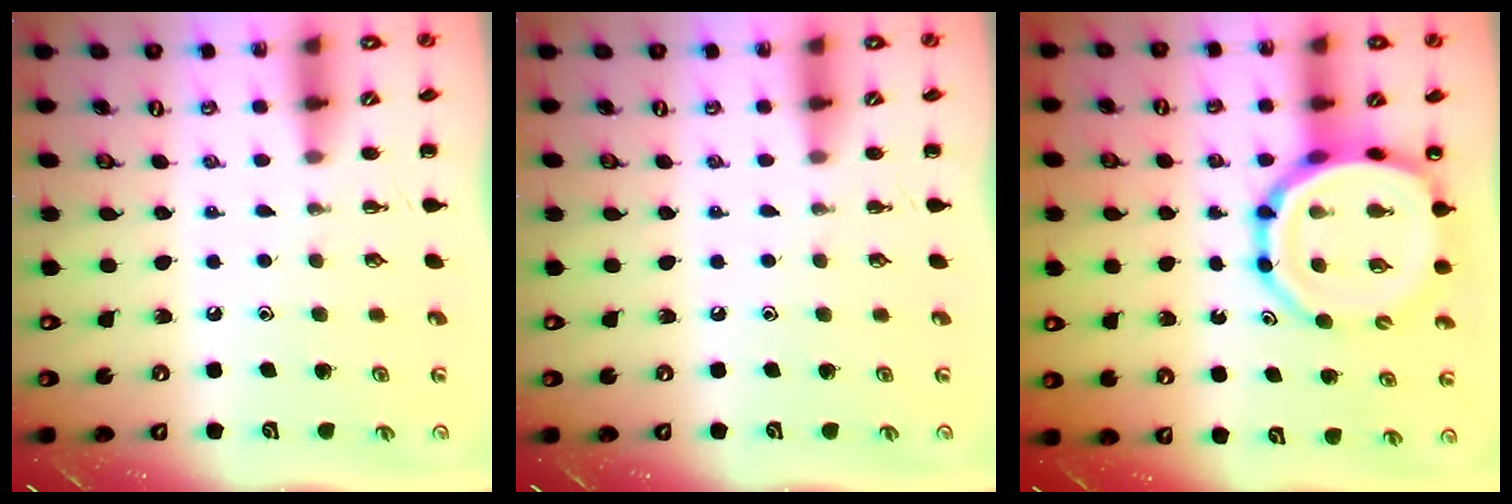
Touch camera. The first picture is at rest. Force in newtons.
{"total": 0.0}
{"total": 15.9, "press": 15.4, "slide": 3.9}